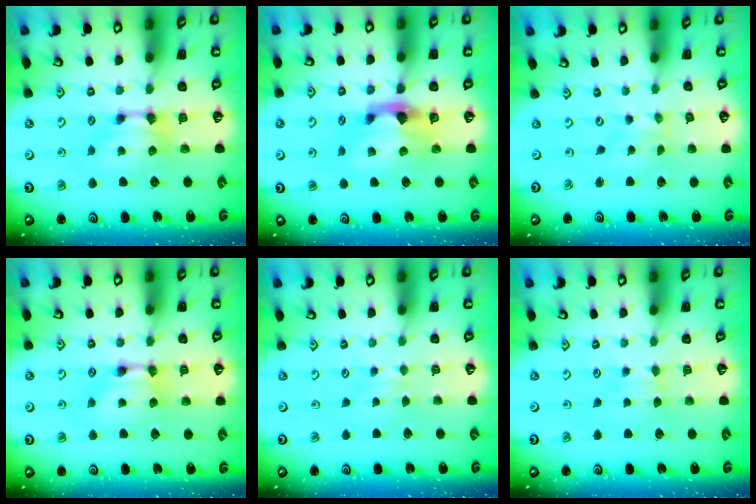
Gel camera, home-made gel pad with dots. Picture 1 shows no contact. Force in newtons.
{"total": 3.0, "press": 2.6, "slide": 1.3}
{"total": 5.5, "press": 5.5, "slide": 0.5}
{"total": 1.8, "press": 1.8, "slide": 0.1}
{"total": 3.4, "press": 3.4, "slide": 0.3}
{"total": 2.3, "press": 2.2, "slide": 0.5}